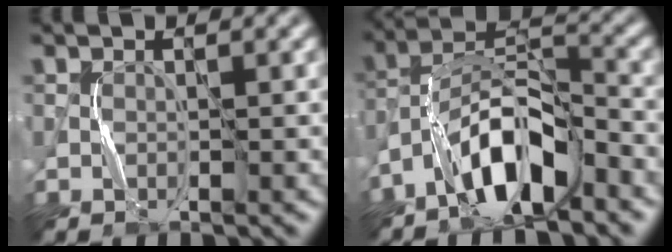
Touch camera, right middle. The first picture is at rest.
{"total": 7.8, "force": [-5.1, 2.5, 5.3], "torque": [-0.097, 0.011, -0.099]}